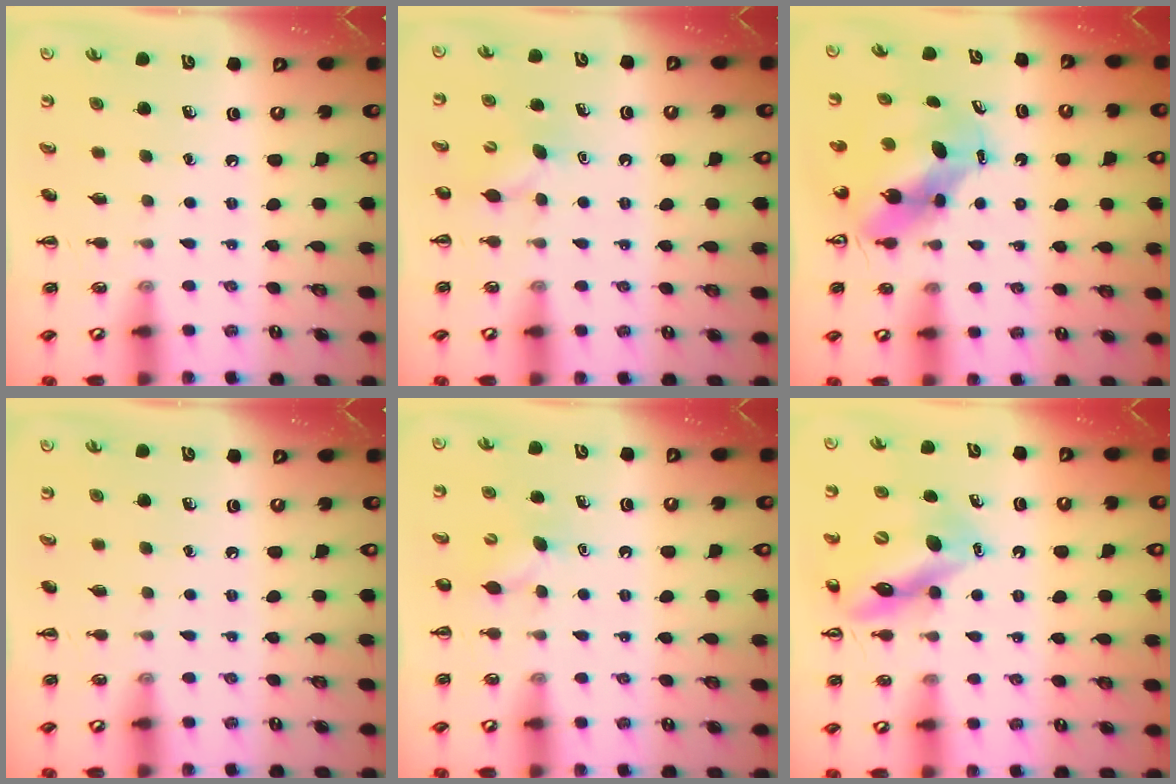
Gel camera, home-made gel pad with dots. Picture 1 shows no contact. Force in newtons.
{"total": 4.3, "press": 4.3, "slide": 0.8}
{"total": 7.5, "press": 7.1, "slide": 2.2}
{"total": 0.0}
{"total": 3.9, "press": 3.7, "slide": 1.0}
{"total": 11.4, "press": 10.9, "slide": 3.3}